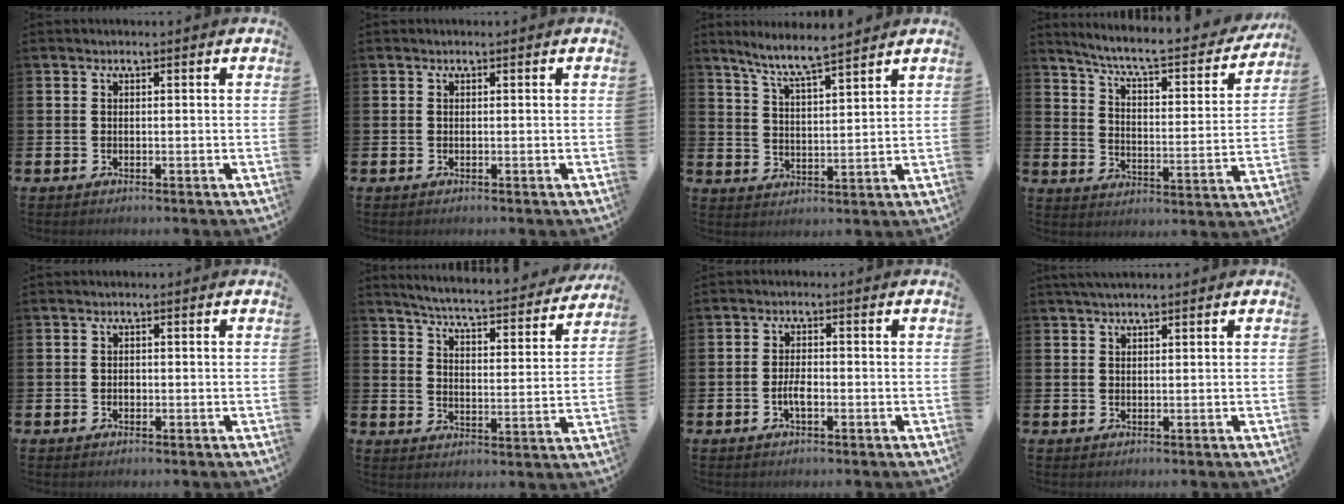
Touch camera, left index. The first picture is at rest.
{"total": 0.0}
{"total": 6.9, "force": [6.4, 0.1, 2.4], "torque": [-0.071, -0.031, 0.114]}
{"total": 7.1, "force": [6.4, 1.0, 3.0], "torque": [-0.080, -0.049, 0.101]}
{"total": 0.7, "force": [-0.1, 0.6, 0.4], "torque": [-0.007, 0.003, -0.005]}
{"total": 5.4, "force": [5.2, 0.1, 1.4], "torque": [-0.043, -0.049, 0.082]}
{"total": 2.6, "force": [-0.8, 1.0, 2.2], "torque": [-0.040, 0.001, -0.015]}
{"total": 1.7, "force": [1.5, 0.1, 0.8], "torque": [-0.012, 0.002, 0.027]}